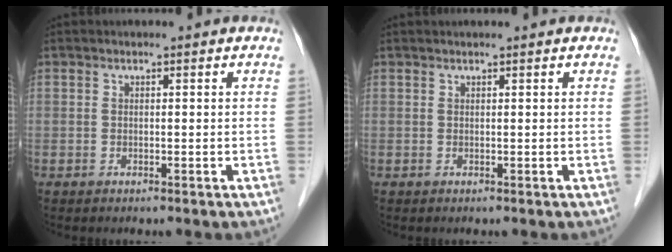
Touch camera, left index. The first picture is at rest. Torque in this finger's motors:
{"motor_torque": [0.30, 0.07, -0.07, -0.01]}